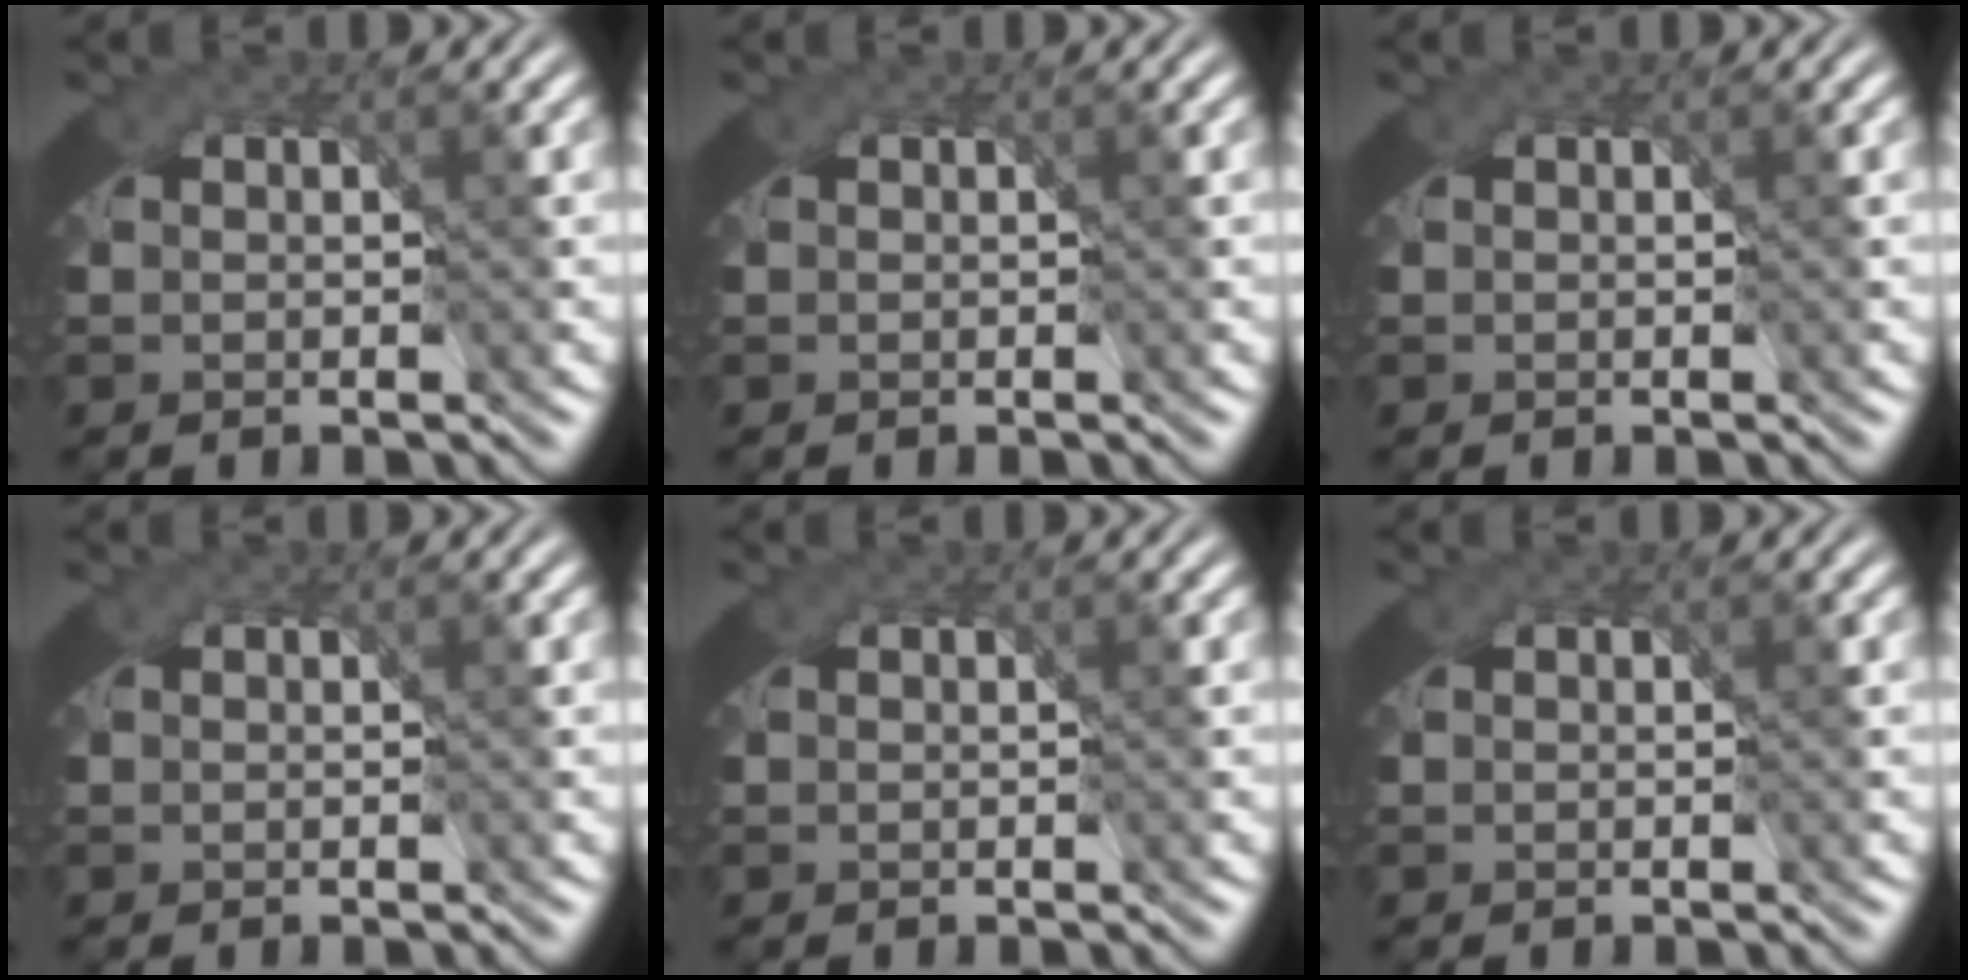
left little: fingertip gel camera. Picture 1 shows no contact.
{"total": 0.0}
{"total": 0.0}
{"total": 0.0}
{"total": 0.0}
{"total": 0.0}